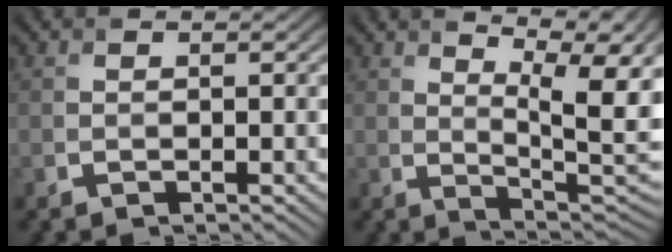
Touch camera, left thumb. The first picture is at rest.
{"total": 12.1, "force": [5.8, 3.6, 10.0], "torque": [-0.152, 0.021, 0.093]}